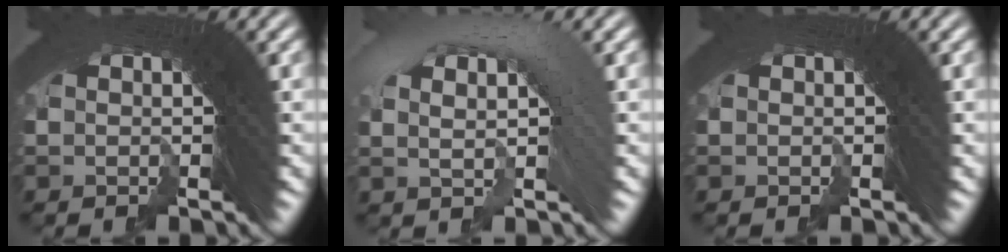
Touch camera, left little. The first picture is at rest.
{"total": 4.3, "force": [0.8, 2.2, 3.6], "torque": [-0.051, 0.020, 0.004]}
{"total": 0.0}